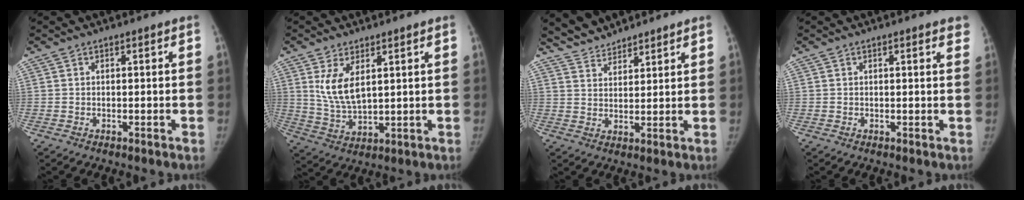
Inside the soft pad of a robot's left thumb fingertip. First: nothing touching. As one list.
[{"total": 7.6, "force": [2.9, 3.6, 6.0], "torque": [-0.108, -0.019, 0.069]}, {"total": 5.8, "force": [5.6, 1.6, 0.7], "torque": [-0.001, -0.017, 0.106]}, {"total": 2.7, "force": [2.0, 0.6, 1.7], "torque": [-0.007, -0.001, 0.016]}]